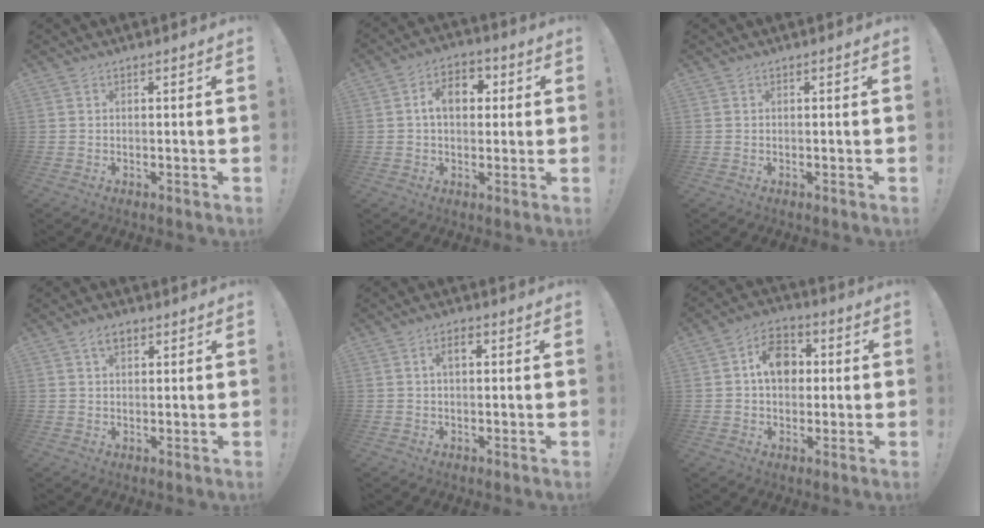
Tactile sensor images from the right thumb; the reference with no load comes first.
{"total": 9.1, "force": [1.7, 6.2, 6.4], "torque": [-0.089, 0.010, 0.028]}
{"total": 0.0}
{"total": 3.9, "force": [1.9, 2.3, 2.4], "torque": [-0.042, 0.003, 0.034]}
{"total": 3.2, "force": [0.9, 1.8, 2.5], "torque": [-0.039, 0.005, 0.009]}
{"total": 10.9, "force": [1.8, 8.6, 6.5], "torque": [-0.085, 0.005, 0.035]}